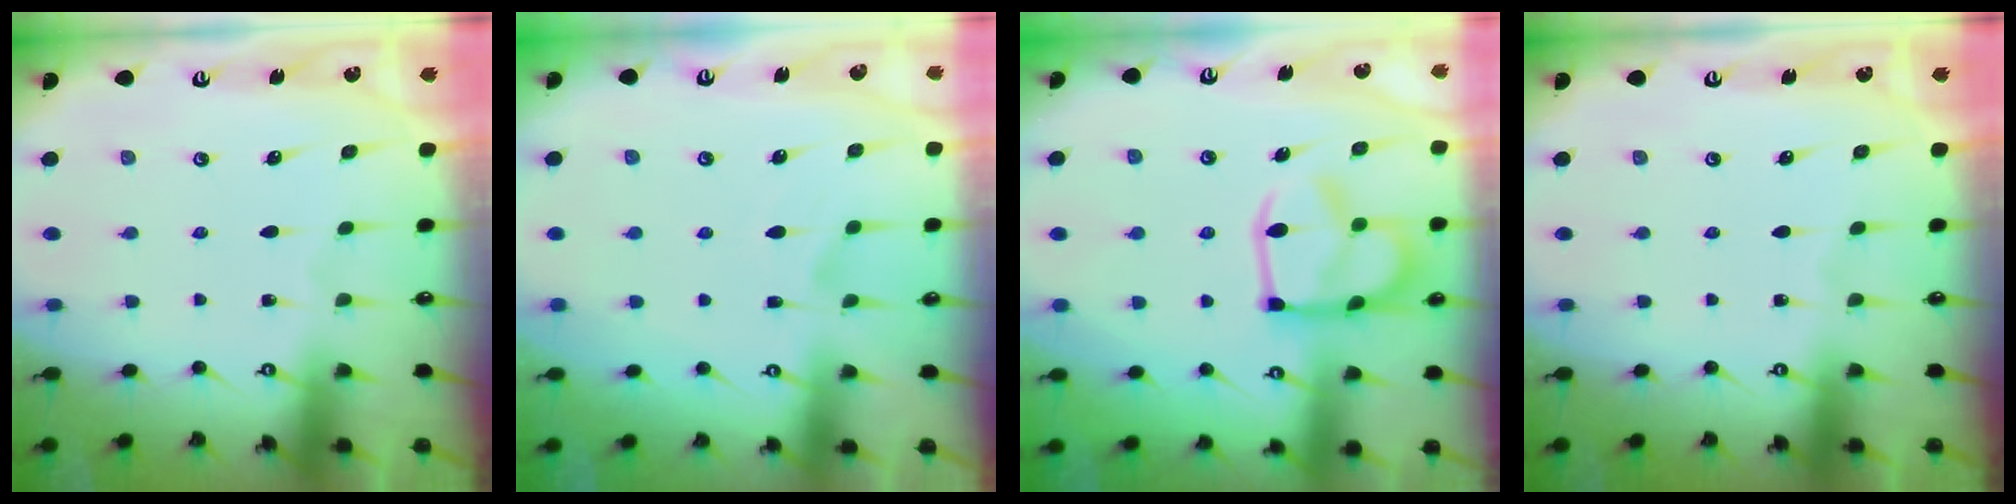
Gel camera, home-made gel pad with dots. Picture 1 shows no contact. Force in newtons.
{"total": 2.6, "press": 2.4, "slide": 1.0}
{"total": 16.0, "press": 15.9, "slide": 1.3}
{"total": 0.0}